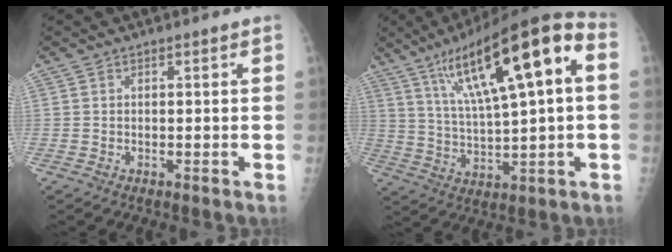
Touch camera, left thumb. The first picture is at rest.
{"total": 21.6, "force": [6.7, 5.3, 19.9], "torque": [-0.315, 0.020, 0.110]}